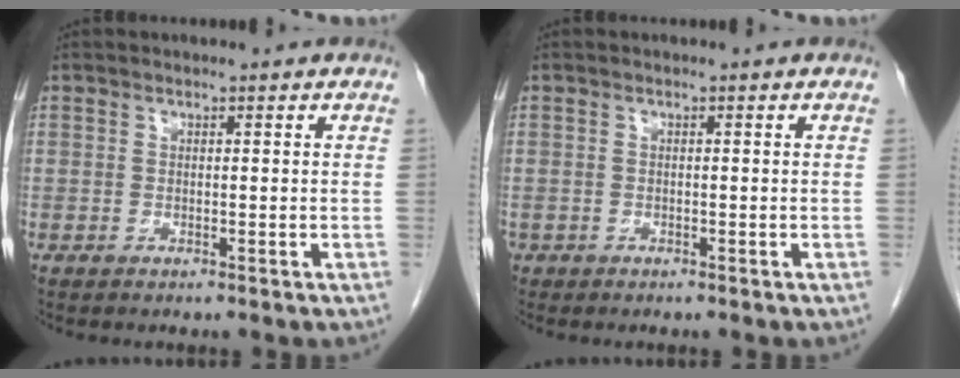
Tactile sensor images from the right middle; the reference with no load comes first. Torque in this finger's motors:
{"motor_torque": [1.10, -1.04, 0.27, 0.07]}